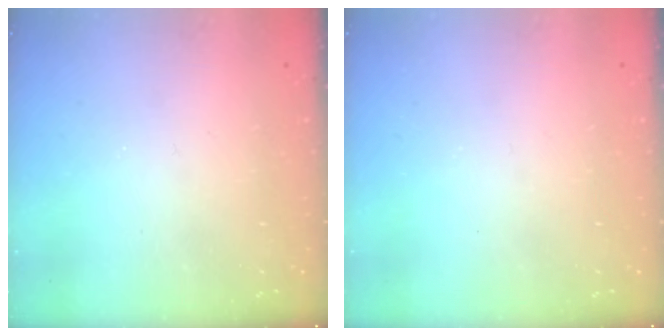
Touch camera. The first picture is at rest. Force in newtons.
{"total": 0.0}